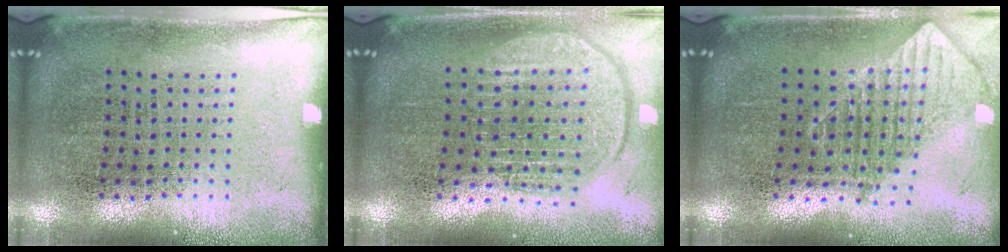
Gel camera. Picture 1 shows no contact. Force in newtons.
{"total": 1.9, "press": 1.6, "slide": 1.0}
{"total": 1.2, "press": 1.1, "slide": 0.6}